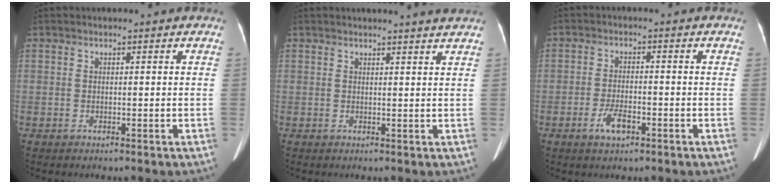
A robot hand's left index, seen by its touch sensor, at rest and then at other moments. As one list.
[{"total": 4.3, "force": [4.0, -0.7, 1.5], "torque": [-0.018, 0.002, 0.036]}, {"total": 3.7, "force": [-2.1, 1.3, 2.8], "torque": [-0.058, -0.001, -0.036]}]